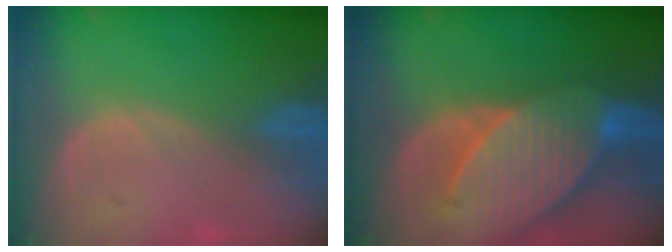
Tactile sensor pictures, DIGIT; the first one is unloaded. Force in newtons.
{"total": 10.5, "press": 9.3, "slide": 5.0}